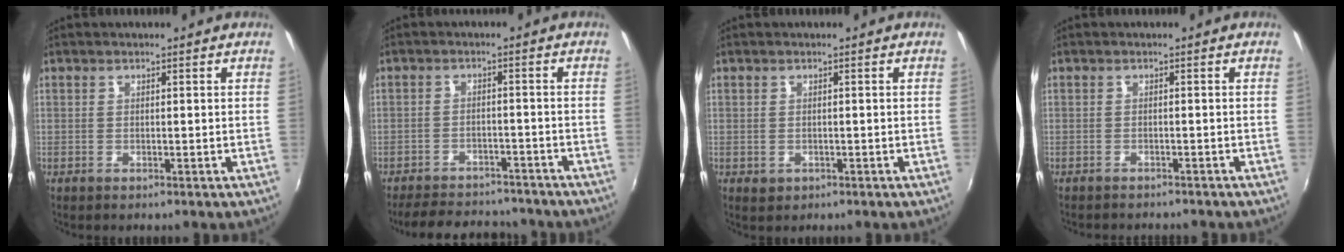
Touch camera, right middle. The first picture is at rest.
{"total": 12.5, "force": [-10.9, 4.7, 4.0], "torque": [-0.099, 0.017, -0.148]}
{"total": 1.0, "force": [-0.2, 0.9, 0.3], "torque": [-0.004, -0.002, -0.002]}
{"total": 3.7, "force": [-3.4, 0.9, 1.0], "torque": [-0.028, -0.012, -0.051]}